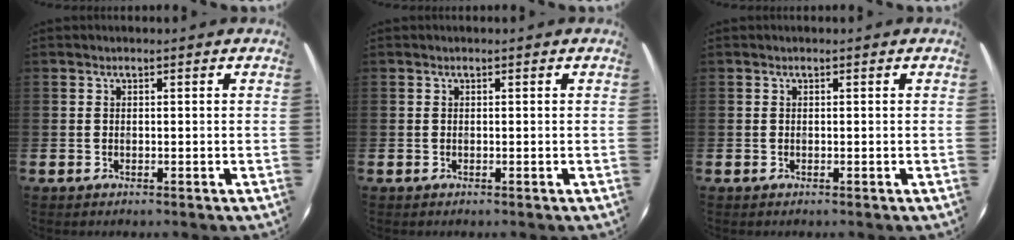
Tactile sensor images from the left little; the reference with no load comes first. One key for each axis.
{"total": 0.0}
{"total": 0.0}